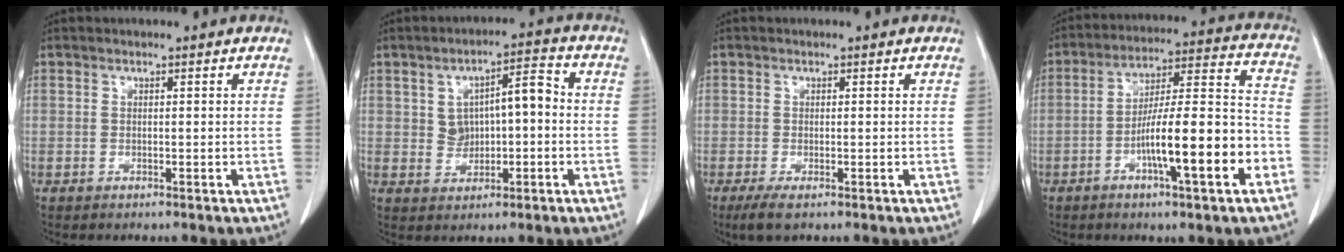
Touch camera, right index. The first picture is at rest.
{"total": 6.8, "force": [0.3, 3.4, 5.9], "torque": [-0.092, 0.031, 0.010]}
{"total": 2.3, "force": [-1.4, 0.7, 1.7], "torque": [-0.039, -0.006, -0.022]}
{"total": 15.4, "force": [-5.8, 1.5, 14.2], "torque": [-0.227, 0.011, -0.092]}